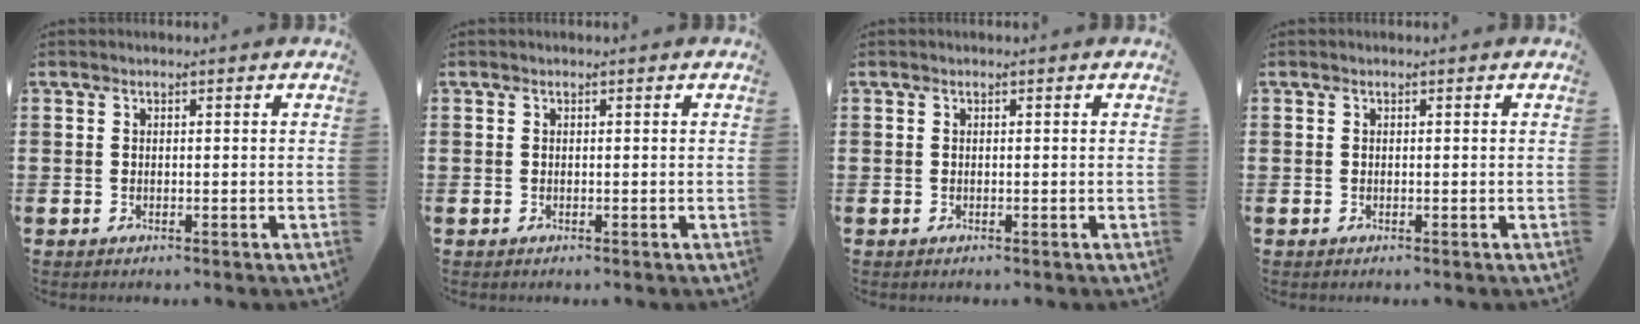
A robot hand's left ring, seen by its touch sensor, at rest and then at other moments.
{"total": 0.0}
{"total": 0.0}
{"total": 0.0}